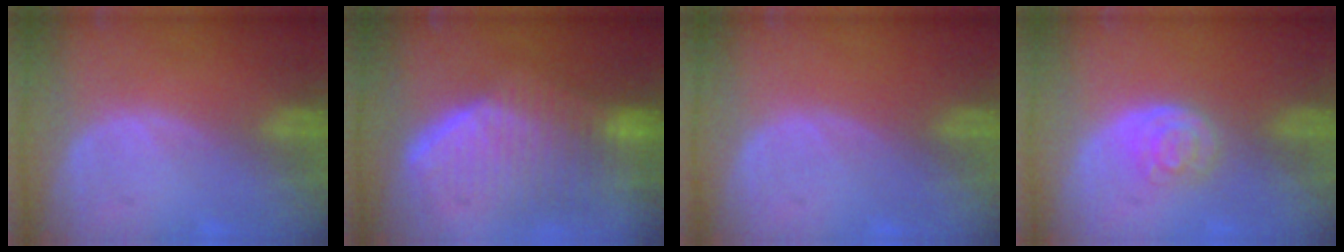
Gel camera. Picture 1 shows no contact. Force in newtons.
{"total": 10.2, "press": 9.0, "slide": 4.8}
{"total": 0.0}
{"total": 4.0, "press": 3.6, "slide": 1.7}